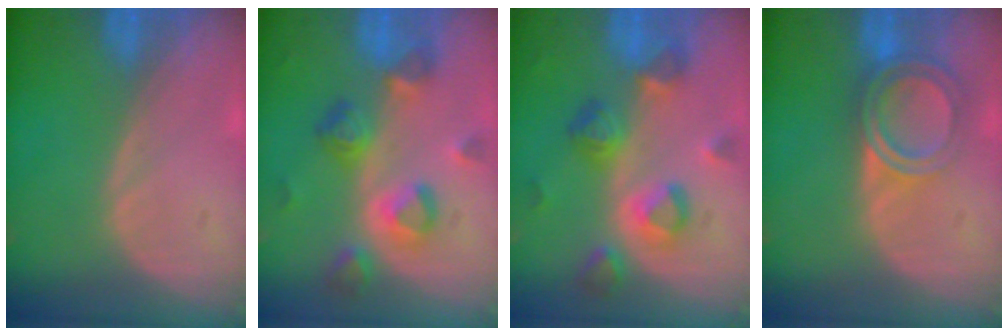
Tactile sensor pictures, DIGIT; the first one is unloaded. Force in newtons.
{"total": 7.9, "press": 7.6, "slide": 2.0}
{"total": 8.0, "press": 7.7, "slide": 2.1}
{"total": 6.3, "press": 5.4, "slide": 3.3}